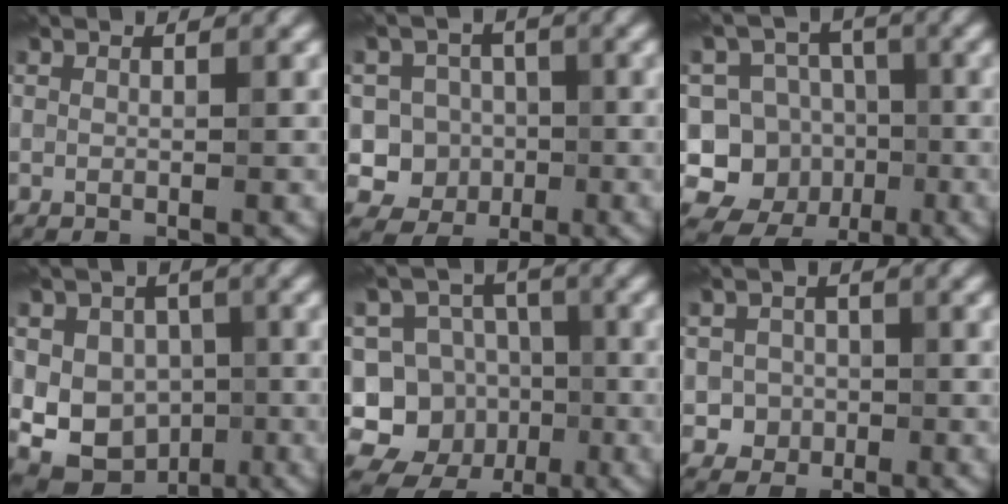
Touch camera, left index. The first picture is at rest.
{"total": 4.7, "force": [-1.0, 4.5, 1.2], "torque": [0.005, 0.008, -0.038]}
{"total": 6.9, "force": [-1.4, 6.5, 2.0], "torque": [-0.010, -0.002, -0.042]}
{"total": 7.9, "force": [-0.6, 6.9, 3.7], "torque": [-0.045, 0.001, -0.027]}
{"total": 8.1, "force": [-2.1, 7.5, 2.2], "torque": [-0.025, 0.011, -0.052]}
{"total": 2.2, "force": [-0.5, 2.1, 0.4], "torque": [0.013, 0.000, -0.012]}